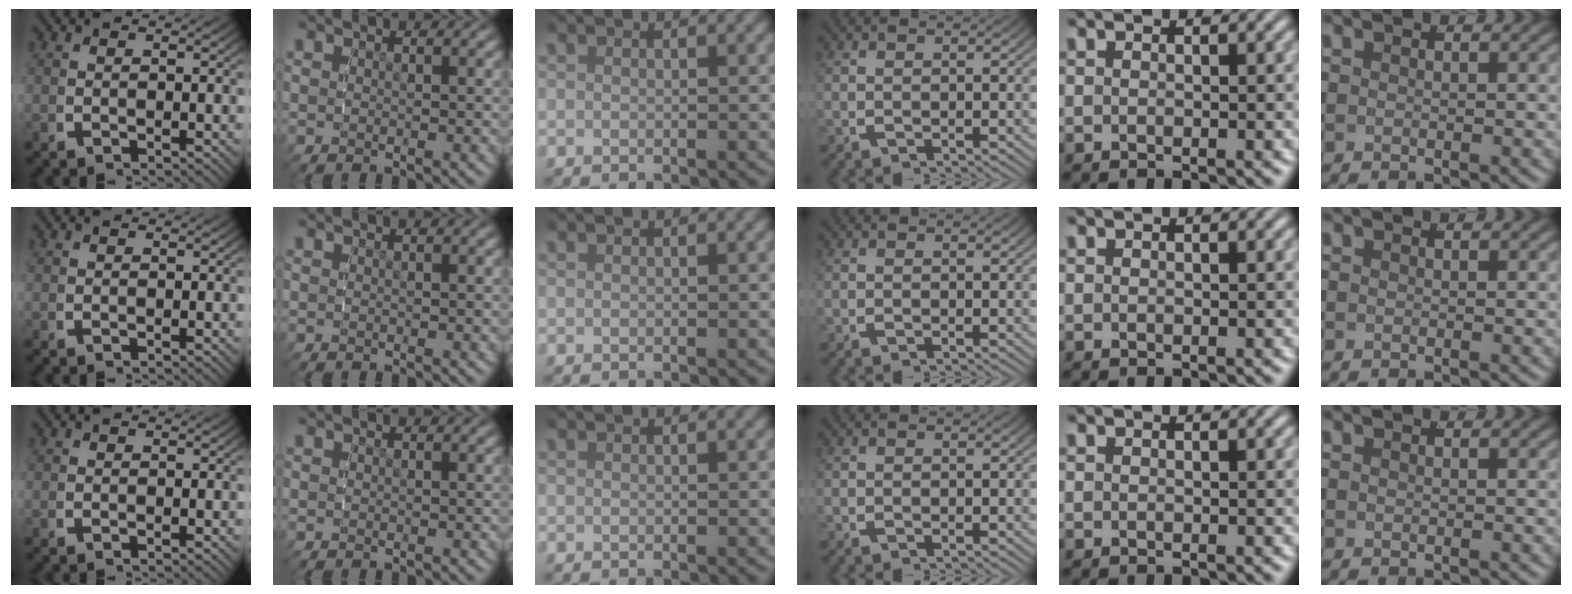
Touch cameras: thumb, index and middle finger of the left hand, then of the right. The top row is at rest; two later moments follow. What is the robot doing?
{"motion": "reach", "object": "pencil case"}